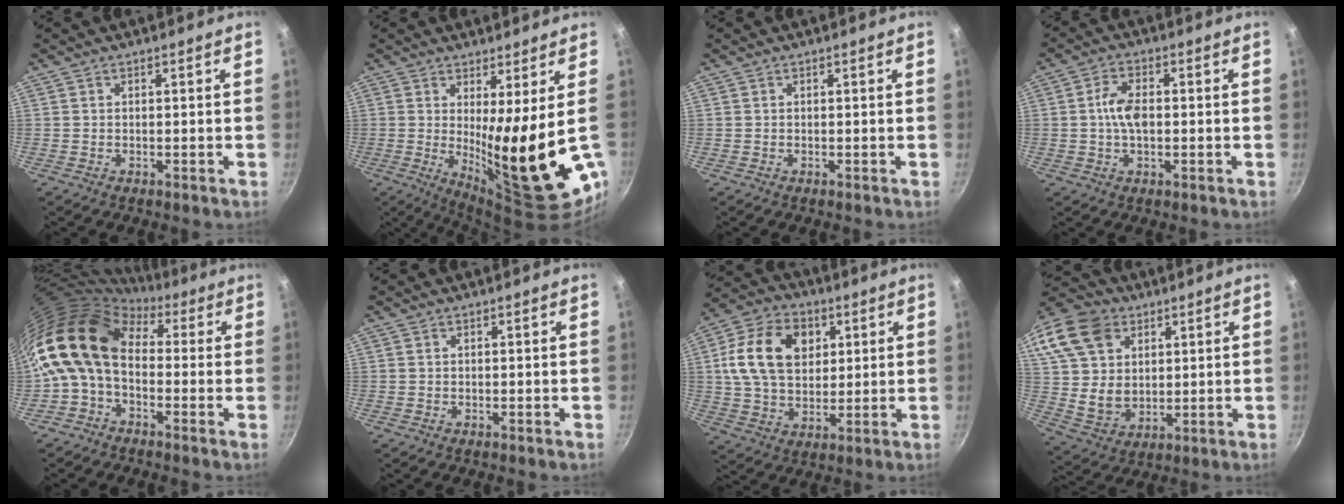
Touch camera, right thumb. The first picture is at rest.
{"total": 17.0, "force": [0.6, 2.5, 16.8], "torque": [-0.236, -0.046, 0.028]}
{"total": 0.0}
{"total": 5.7, "force": [-0.1, 3.1, 4.7], "torque": [-0.085, 0.015, -0.007]}
{"total": 15.0, "force": [0.2, 10.5, 10.7], "torque": [-0.197, 0.034, -0.021]}
{"total": 0.0}
{"total": 16.3, "force": [4.2, 11.7, 10.6], "torque": [-0.169, 0.002, 0.066]}
{"total": 24.0, "force": [10.5, 17.7, 12.3], "torque": [-0.268, 0.011, 0.206]}